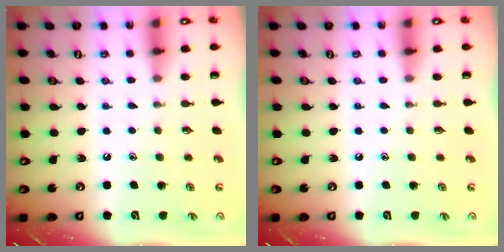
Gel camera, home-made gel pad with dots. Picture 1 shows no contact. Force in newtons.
{"total": 0.0}